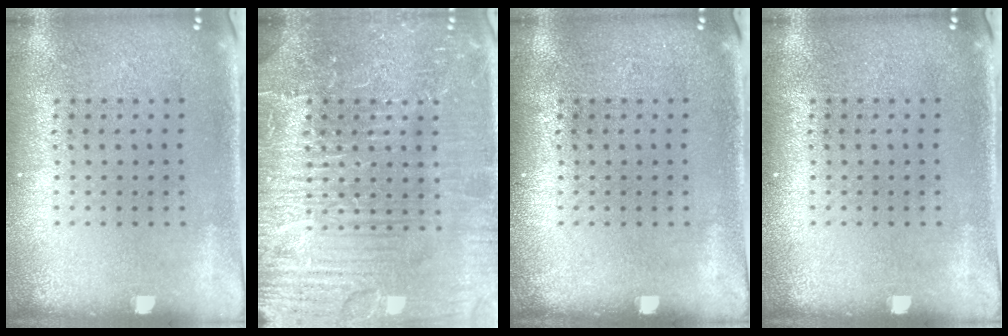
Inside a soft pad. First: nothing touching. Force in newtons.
{"total": 7.5, "press": 7.4, "slide": 0.9}
{"total": 0.0}
{"total": 0.0}